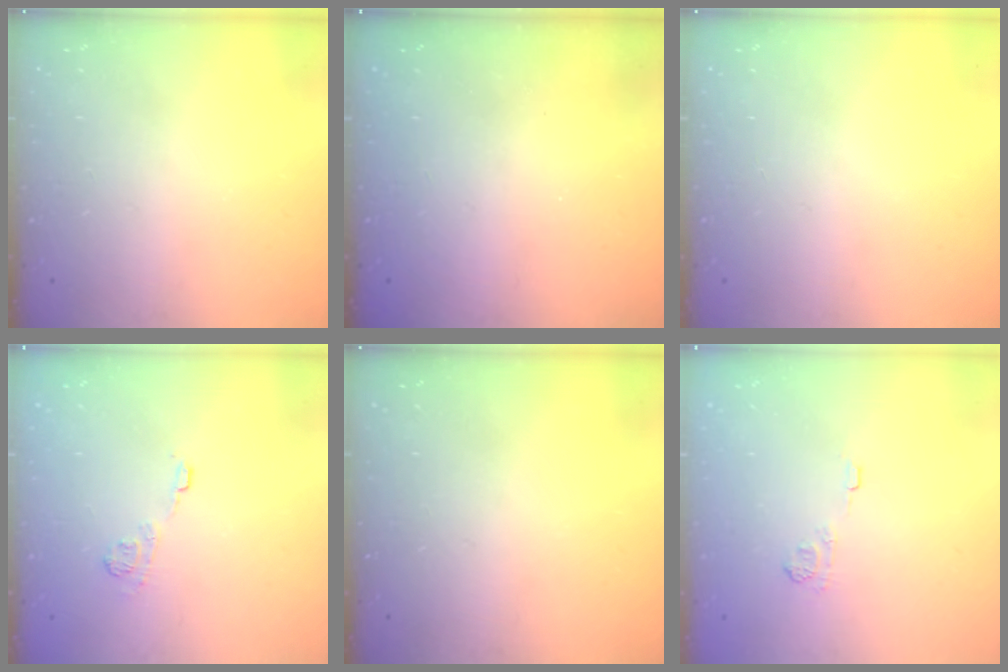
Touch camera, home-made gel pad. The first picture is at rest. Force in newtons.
{"total": 2.4, "press": 2.3, "slide": 0.8}
{"total": 0.0}
{"total": 8.3, "press": 8.1, "slide": 1.3}
{"total": 0.0}
{"total": 6.1, "press": 5.9, "slide": 1.3}